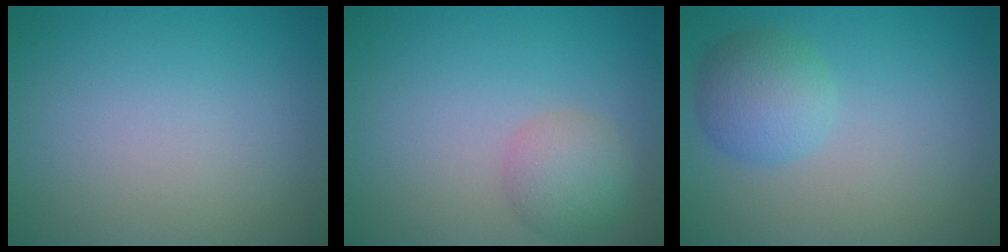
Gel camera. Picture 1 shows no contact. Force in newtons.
{"total": 3.1, "press": 3.1, "slide": 0.2}
{"total": 3.4, "press": 3.4, "slide": 0.1}